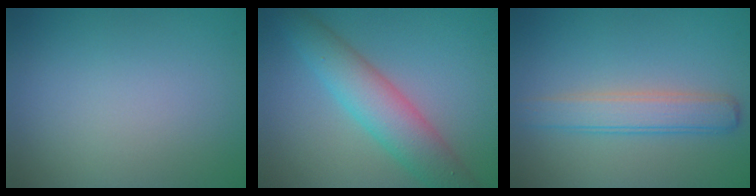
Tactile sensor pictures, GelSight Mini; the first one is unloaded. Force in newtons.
{"total": 5.6, "press": 5.6, "slide": 0.2}
{"total": 3.3, "press": 3.2, "slide": 0.3}